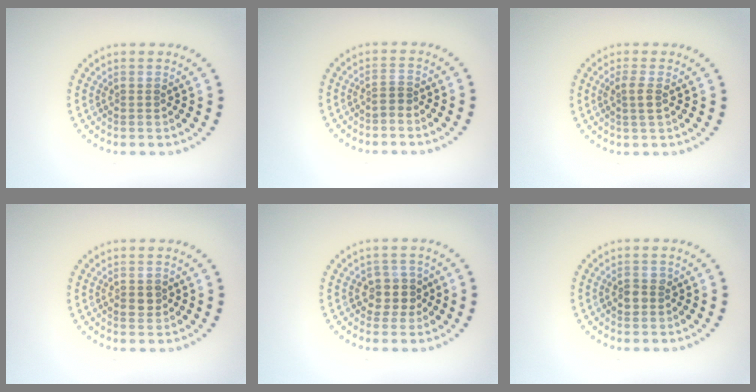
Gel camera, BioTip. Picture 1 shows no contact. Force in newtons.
{"total": 0.8, "press": 0.5, "slide": 0.6}
{"total": 1.5, "press": 1.3, "slide": 0.7}
{"total": 1.4, "press": 1.4, "slide": 0.1}
{"total": 2.6, "press": 2.2, "slide": 1.3}
{"total": 1.3, "press": 1.3, "slide": 0.3}